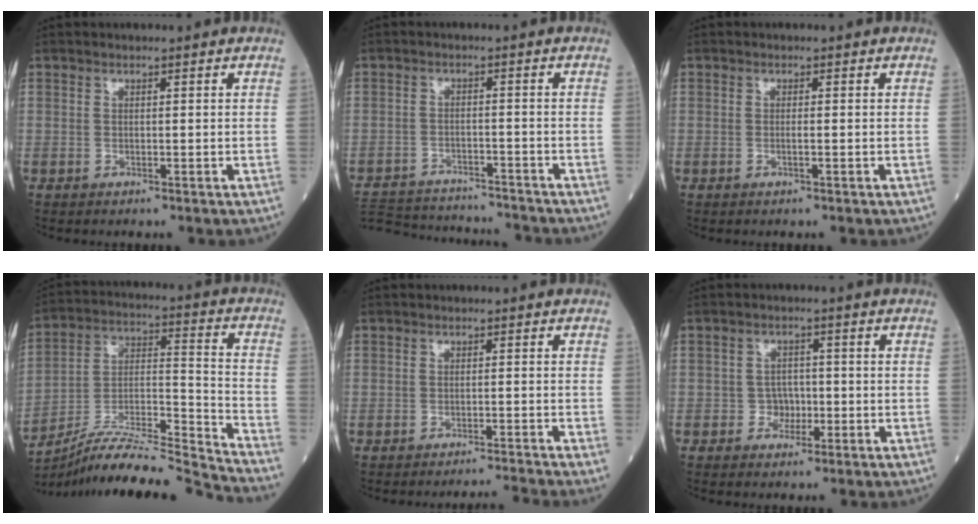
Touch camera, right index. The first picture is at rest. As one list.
[{"total": 16.3, "force": [-15.4, 2.9, 4.5], "torque": [-0.106, -0.002, -0.222]}, {"total": 0.9, "force": [-0.3, 0.0, 0.9], "torque": [-0.019, -0.001, -0.005]}, {"total": 19.4, "force": [-18.4, -2.1, 5.9], "torque": [-0.109, 0.009, -0.315]}, {"total": 4.0, "force": [-3.4, -2.2, 0.2], "torque": [0.000, -0.004, -0.048]}, {"total": 2.9, "force": [-0.9, 2.5, 1.1], "torque": [-0.007, 0.009, -0.014]}]